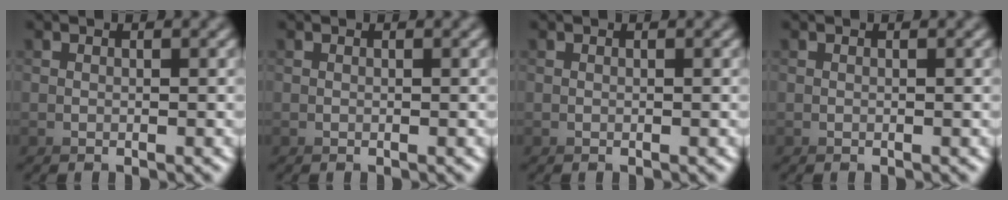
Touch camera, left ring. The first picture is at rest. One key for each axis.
{"total": 0.0}
{"total": 0.0}
{"total": 0.0}